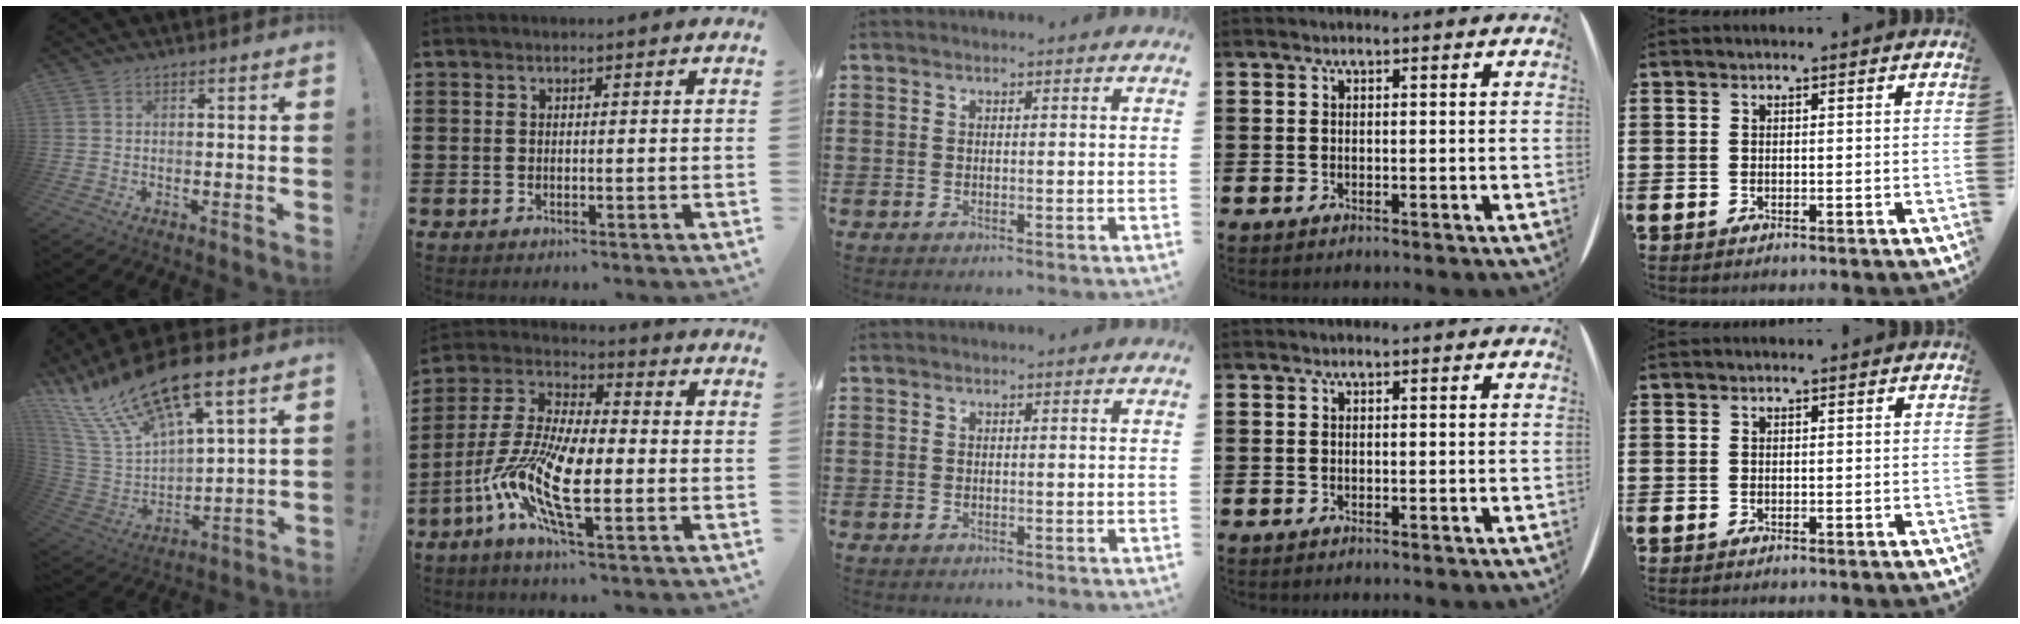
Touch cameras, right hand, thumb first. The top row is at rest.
{"thumb": {"total": 21.0, "force": [14.6, 7.6, 13.1], "torque": [-0.254, -0.099, 0.259]}, "index": {"total": 12.3, "force": [-3.8, 3.9, 11.0], "torque": [-0.268, -0.021, -0.082]}}